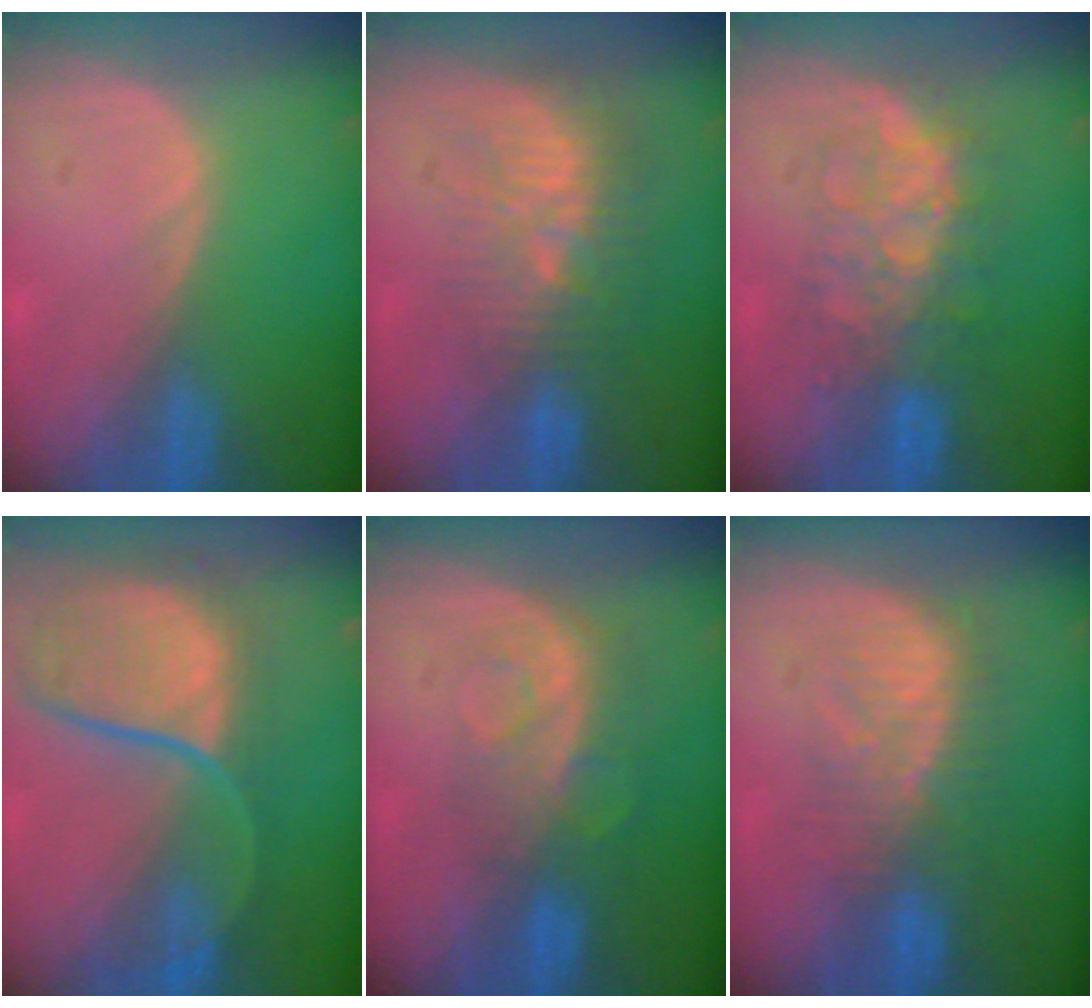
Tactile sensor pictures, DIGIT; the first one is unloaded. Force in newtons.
{"total": 9.6, "press": 8.6, "slide": 4.2}
{"total": 8.2, "press": 8.0, "slide": 1.5}
{"total": 11.3, "press": 9.9, "slide": 5.5}
{"total": 8.3, "press": 7.0, "slide": 4.5}
{"total": 8.1, "press": 7.9, "slide": 1.7}